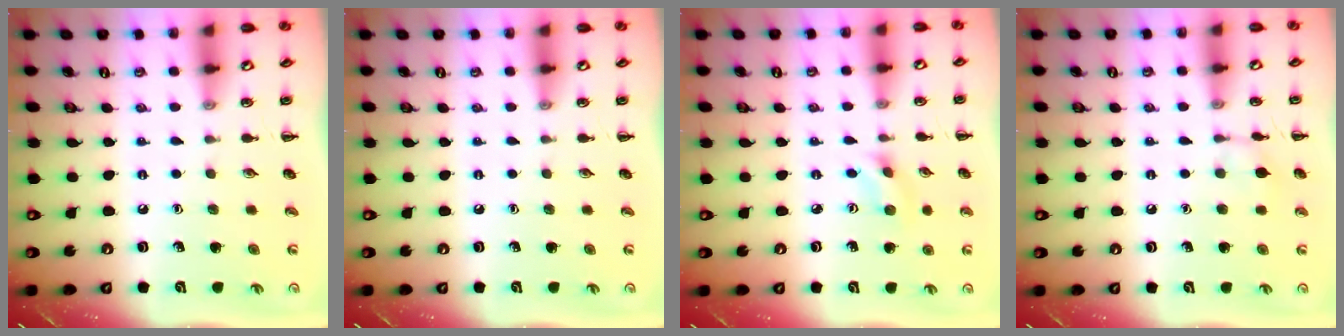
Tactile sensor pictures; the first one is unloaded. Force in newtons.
{"total": 0.0}
{"total": 2.7, "press": 2.6, "slide": 0.8}
{"total": 7.1, "press": 6.8, "slide": 2.1}